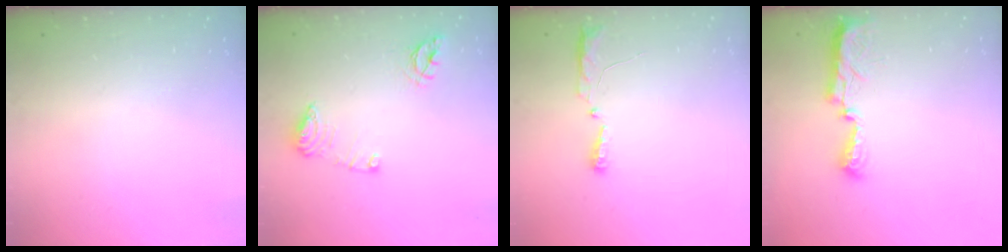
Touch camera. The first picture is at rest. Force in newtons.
{"total": 10.0, "press": 9.9, "slide": 1.0}
{"total": 8.2, "press": 5.2, "slide": 6.2}
{"total": 7.7, "press": 7.6, "slide": 0.7}